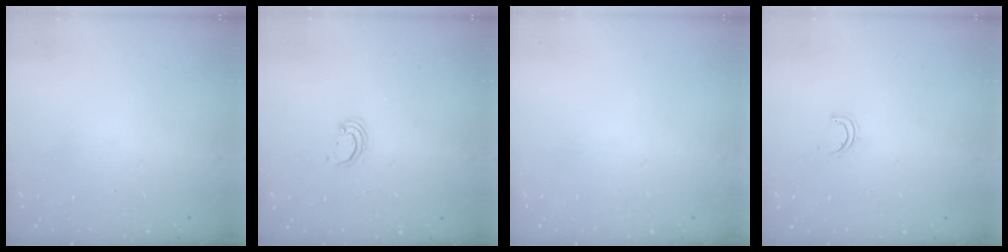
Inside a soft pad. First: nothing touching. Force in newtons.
{"total": 2.7, "press": 2.7, "slide": 0.1}
{"total": 0.0}
{"total": 3.8, "press": 3.5, "slide": 1.6}